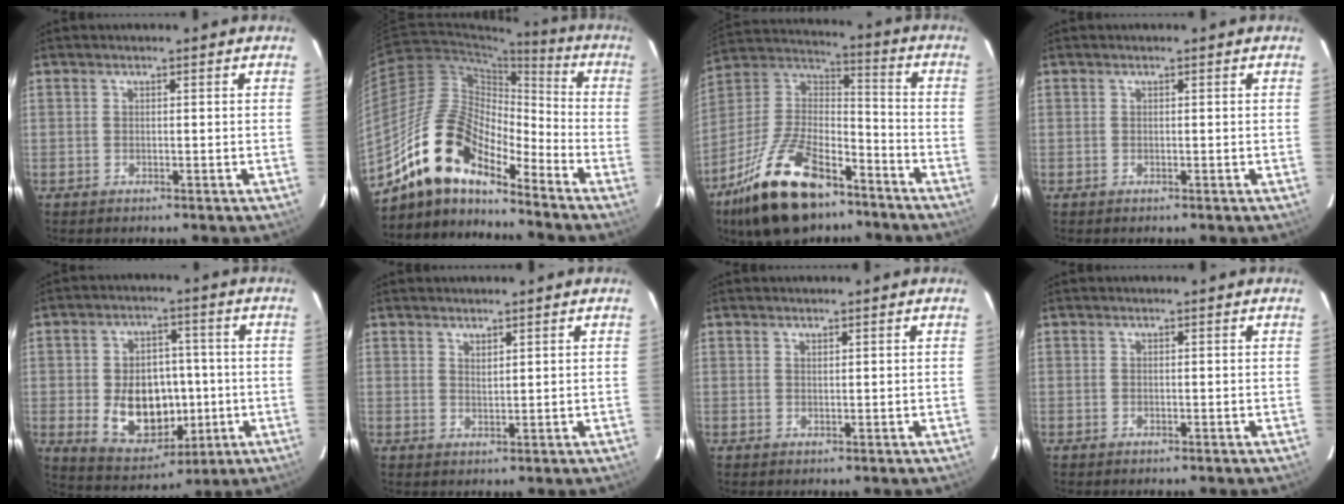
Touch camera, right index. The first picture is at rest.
{"total": 15.5, "force": [-12.2, 5.1, 7.9], "torque": [-0.139, 0.005, -0.245]}
{"total": 22.6, "force": [-14.4, 10.3, 14.0], "torque": [-0.288, 0.000, -0.247]}
{"total": 0.0}
{"total": 13.6, "force": [-1.9, 9.8, 9.2], "torque": [-0.182, 0.006, -0.006]}
{"total": 1.7, "force": [1.4, 0.5, 0.7], "torque": [-0.011, -0.001, 0.025]}
{"total": 0.6, "force": [0.6, 0.2, 0.2], "torque": [-0.003, 0.000, 0.011]}
{"total": 0.0}